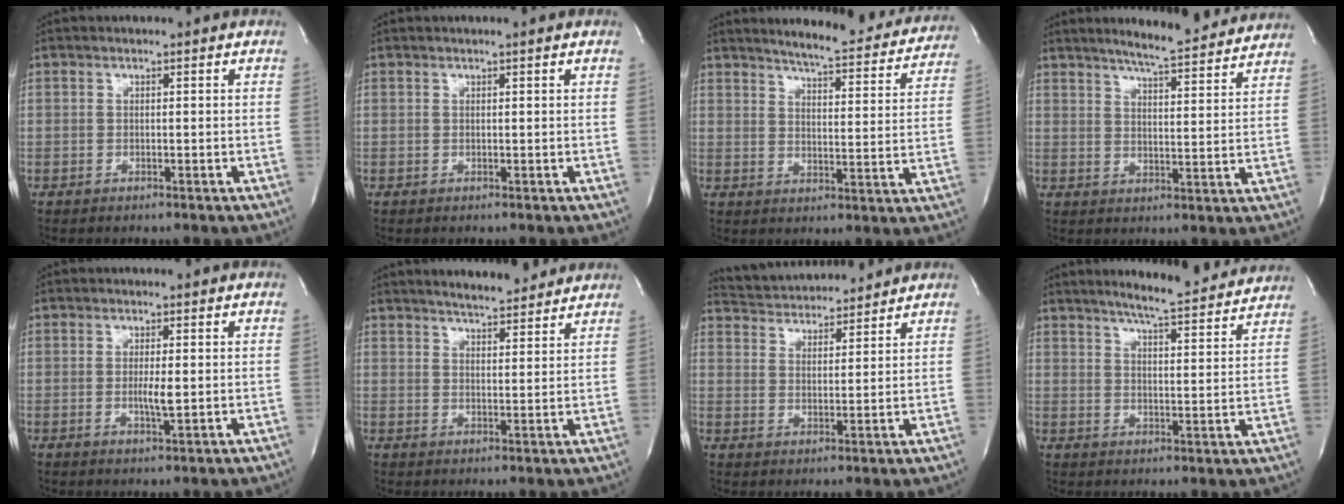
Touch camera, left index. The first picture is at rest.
{"total": 0.6, "force": [0.4, -0.2, 0.4], "torque": [-0.014, -0.003, 0.012]}
{"total": 17.1, "force": [16.0, 2.6, 5.6], "torque": [-0.066, -0.043, 0.188]}
{"total": 12.7, "force": [11.6, 0.8, 4.9], "torque": [-0.073, -0.007, 0.148]}
{"total": 2.8, "force": [-0.2, 0.3, 2.7], "torque": [-0.054, -0.006, -0.004]}
{"total": 8.4, "force": [7.7, 1.3, 3.2], "torque": [-0.051, 0.004, 0.105]}
{"total": 11.1, "force": [10.7, 1.7, 2.5], "torque": [-0.049, 0.018, 0.168]}
{"total": 13.3, "force": [12.2, 0.9, 5.2], "torque": [-0.076, -0.009, 0.154]}